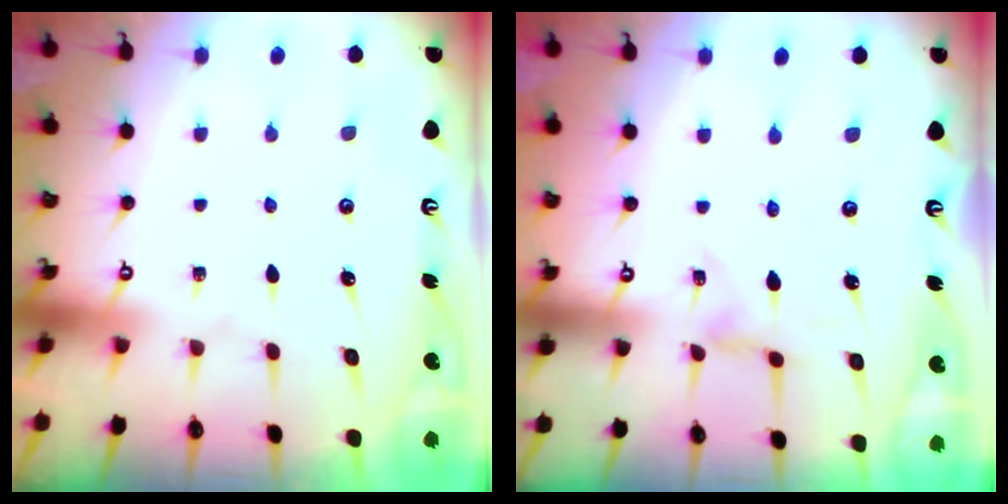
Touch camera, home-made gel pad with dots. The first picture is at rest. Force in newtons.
{"total": 0.7, "press": 0.6, "slide": 0.2}